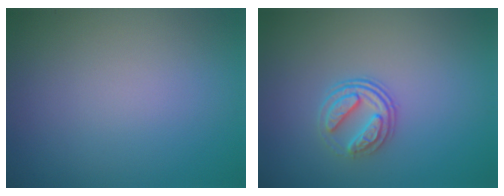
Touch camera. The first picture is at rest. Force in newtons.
{"total": 2.5, "press": 1.9, "slide": 1.6}